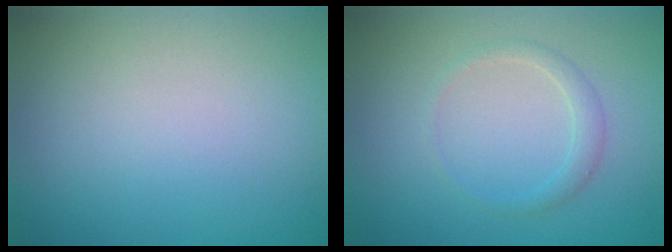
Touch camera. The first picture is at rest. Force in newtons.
{"total": 1.4, "press": 1.4, "slide": 0.1}